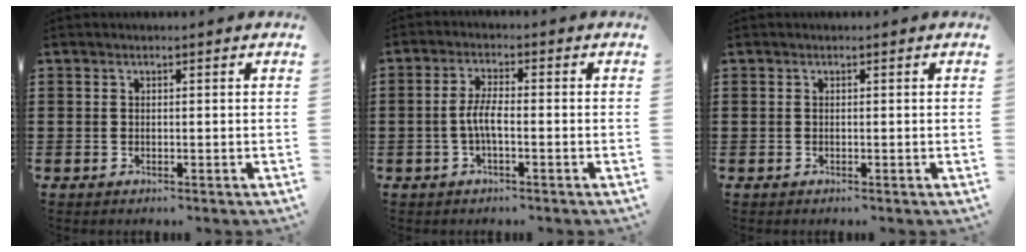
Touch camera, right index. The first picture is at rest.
{"total": 3.9, "force": [-1.0, 0.9, 3.7], "torque": [-0.088, -0.003, -0.027]}
{"total": 0.0}